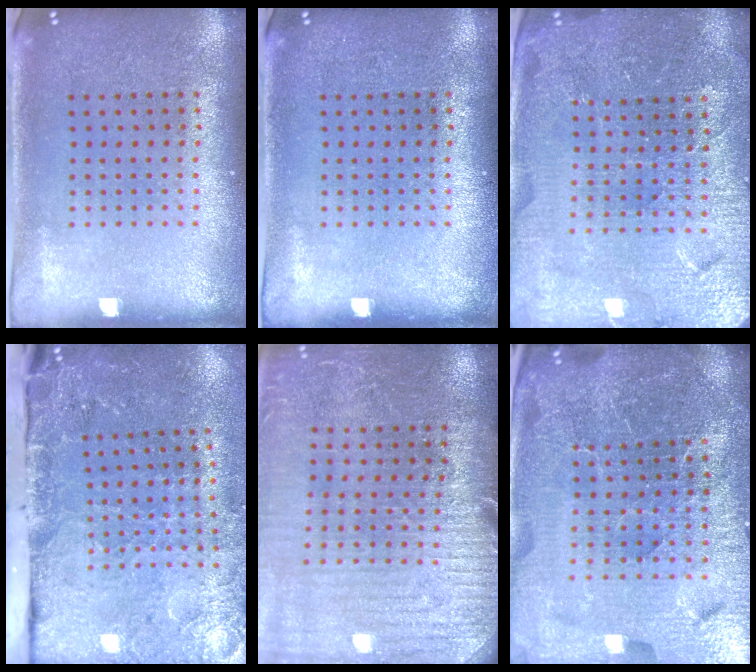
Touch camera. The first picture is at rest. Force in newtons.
{"total": 0.0}
{"total": 4.3, "press": 4.1, "slide": 1.2}
{"total": 3.7, "press": 3.4, "slide": 1.5}
{"total": 3.0, "press": 3.0, "slide": 0.4}
{"total": 6.2, "press": 5.5, "slide": 3.0}